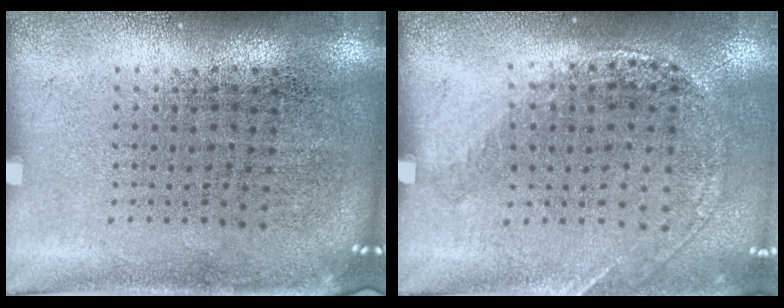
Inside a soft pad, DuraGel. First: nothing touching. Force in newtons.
{"total": 1.2, "press": 1.1, "slide": 0.5}